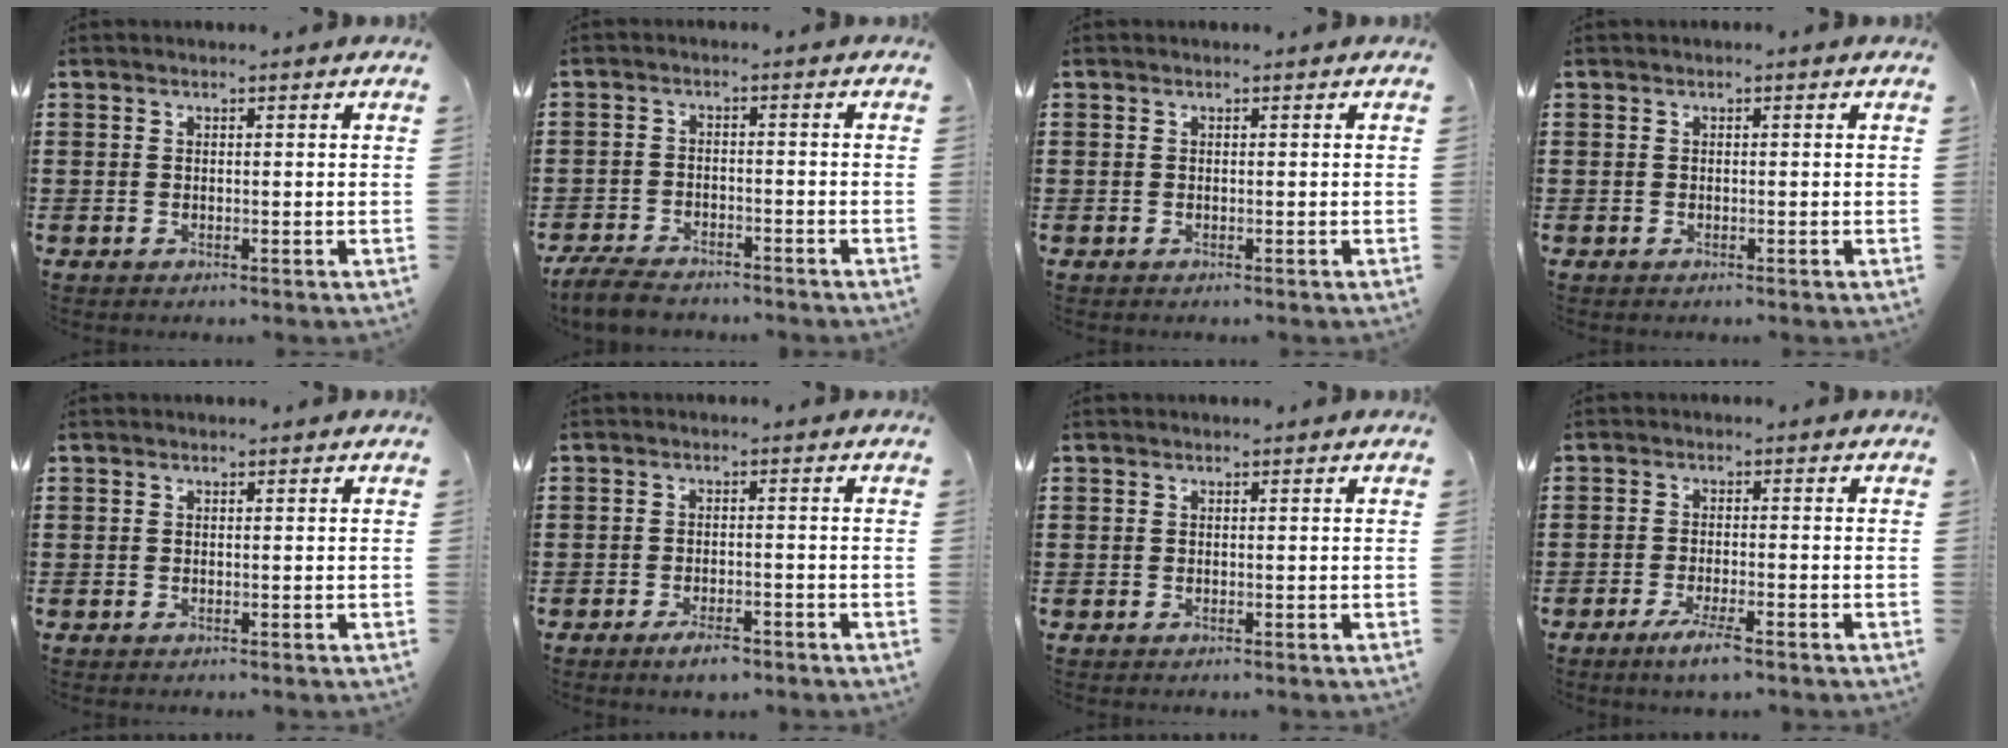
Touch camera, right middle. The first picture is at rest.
{"total": 4.5, "force": [-4.2, 0.9, 1.4], "torque": [-0.039, -0.003, -0.086]}
{"total": 0.0}
{"total": 0.0}
{"total": 0.0}
{"total": 2.9, "force": [-2.1, 0.9, 1.8], "torque": [-0.035, 0.002, -0.040]}
{"total": 0.0}
{"total": 3.6, "force": [-2.3, 0.3, 2.8], "torque": [-0.057, -0.008, -0.043]}